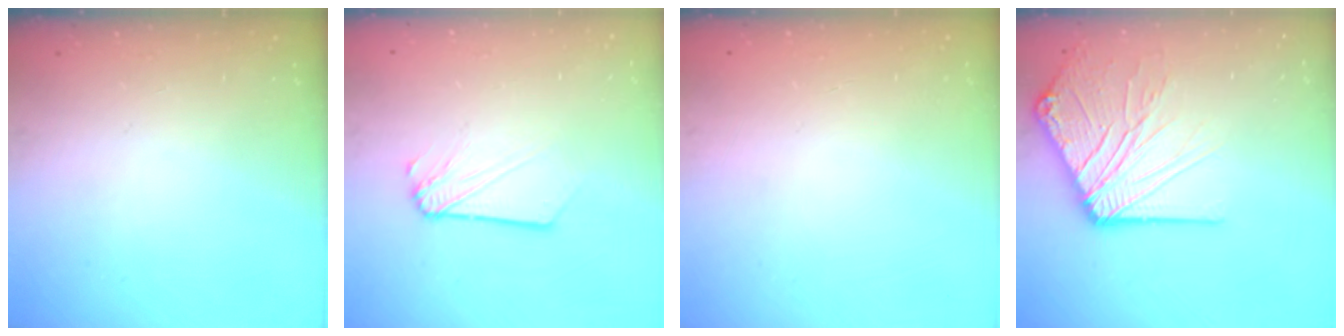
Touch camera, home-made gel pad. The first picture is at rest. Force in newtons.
{"total": 3.7, "press": 3.6, "slide": 0.6}
{"total": 0.0}
{"total": 13.7, "press": 13.6, "slide": 2.1}